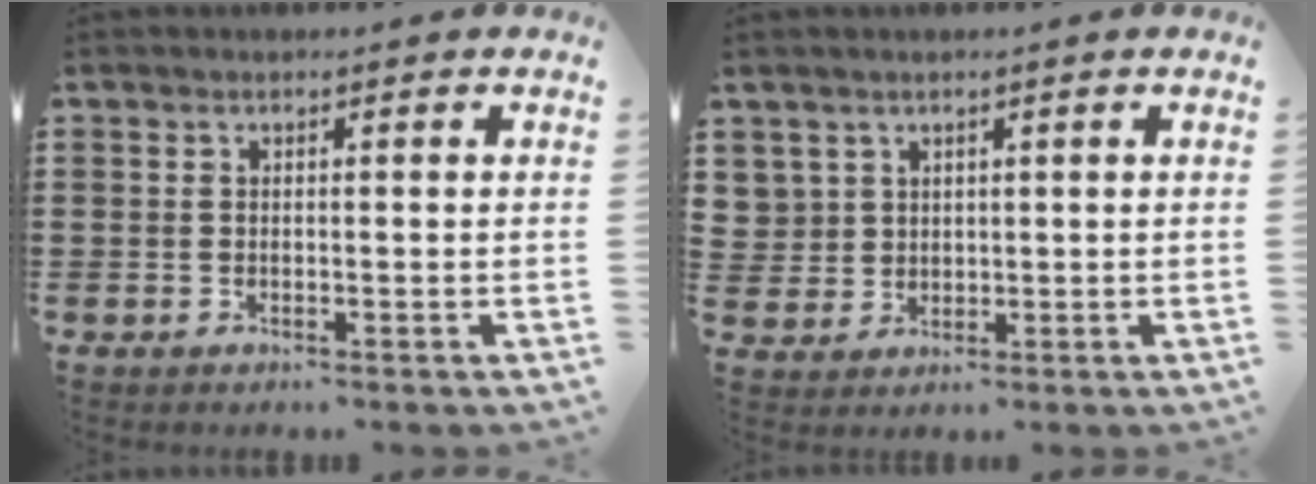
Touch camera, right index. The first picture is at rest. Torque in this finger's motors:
{"motor_torque": [-0.19, -0.13, 0.00, 0.00]}